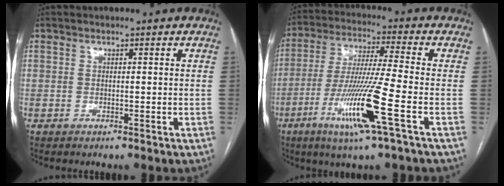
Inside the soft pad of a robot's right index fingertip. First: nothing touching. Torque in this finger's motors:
{"motor_torque": [2.02, -0.12, 1.05, 0.21]}